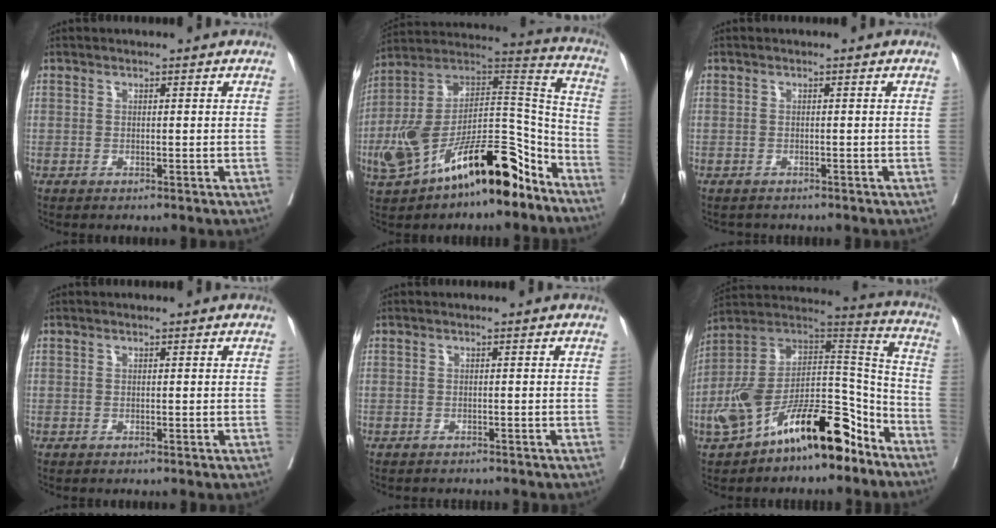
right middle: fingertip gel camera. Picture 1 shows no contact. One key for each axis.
{"total": 22.6, "fx": -13.1, "fy": 7.2, "fz": 17.0, "tx": -0.300, "ty": 0.019, "tz": -0.218}
{"total": 1.5, "fx": -1.4, "fy": 0.6, "fz": 0.0, "tx": -0.014, "ty": -0.005, "tz": -0.022}
{"total": 0.0}
{"total": 3.0, "fx": -2.8, "fy": 0.7, "fz": 0.7, "tx": -0.014, "ty": -0.005, "tz": -0.035}
{"total": 19.8, "fx": -12.1, "fy": 6.8, "fz": 14.2, "tx": -0.261, "ty": 0.033, "tz": -0.207}